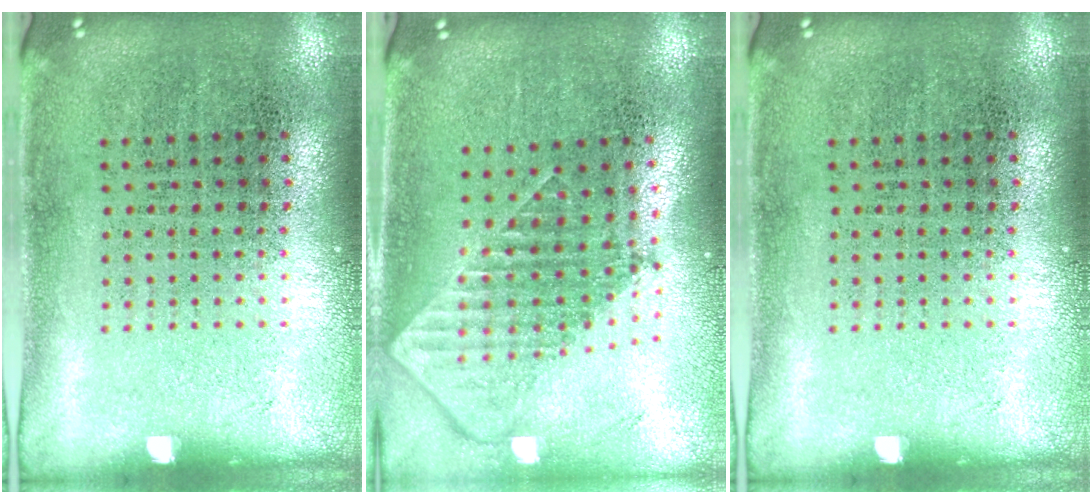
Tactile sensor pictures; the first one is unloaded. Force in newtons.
{"total": 1.8, "press": 1.4, "slide": 1.1}
{"total": 0.0}